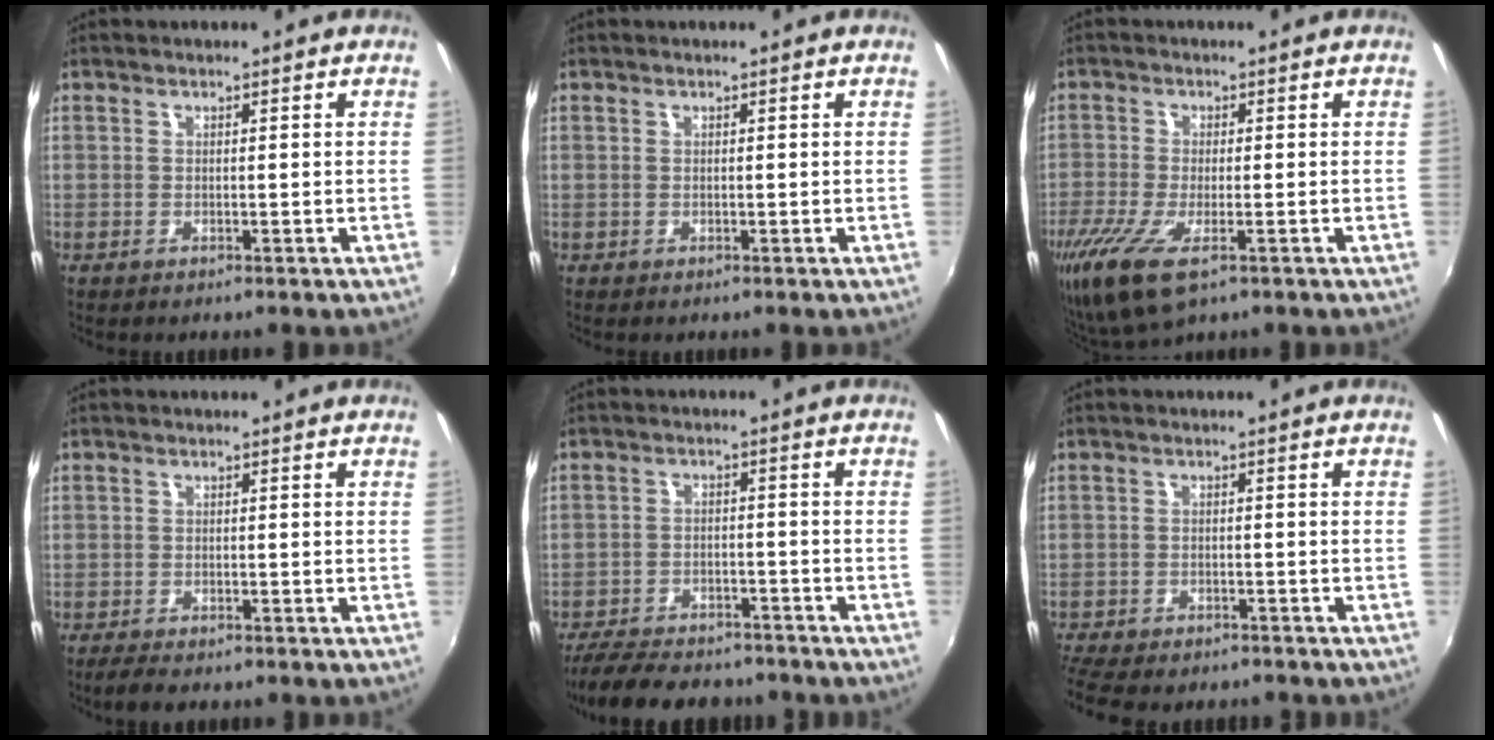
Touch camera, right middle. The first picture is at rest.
{"total": 0.0}
{"total": 9.8, "force": [-5.3, 3.3, 7.5], "torque": [-0.169, -0.040, -0.095]}
{"total": 3.3, "force": [-2.7, 1.1, 1.6], "torque": [-0.041, -0.015, -0.050]}
{"total": 15.3, "force": [-12.7, 5.5, 6.4], "torque": [-0.146, -0.015, -0.186]}
{"total": 10.4, "force": [-9.0, 3.2, 4.1], "torque": [-0.107, -0.032, -0.142]}